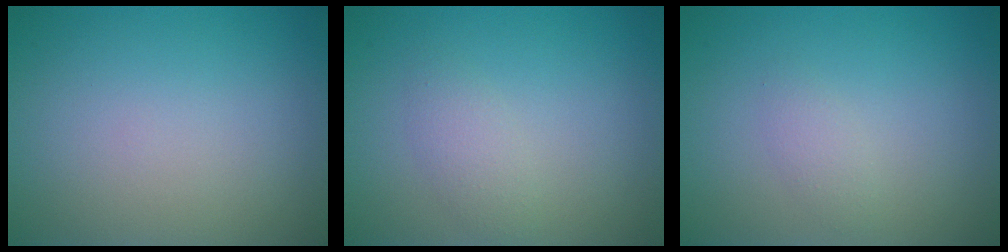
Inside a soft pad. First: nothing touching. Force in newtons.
{"total": 1.7, "press": 1.7, "slide": 0.1}
{"total": 1.1, "press": 1.1, "slide": 0.1}